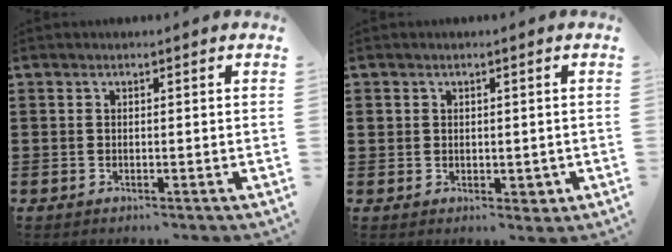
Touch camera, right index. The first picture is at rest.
{"total": 2.1, "force": [0.5, 1.8, 1.0], "torque": [-0.022, 0.007, 0.008]}